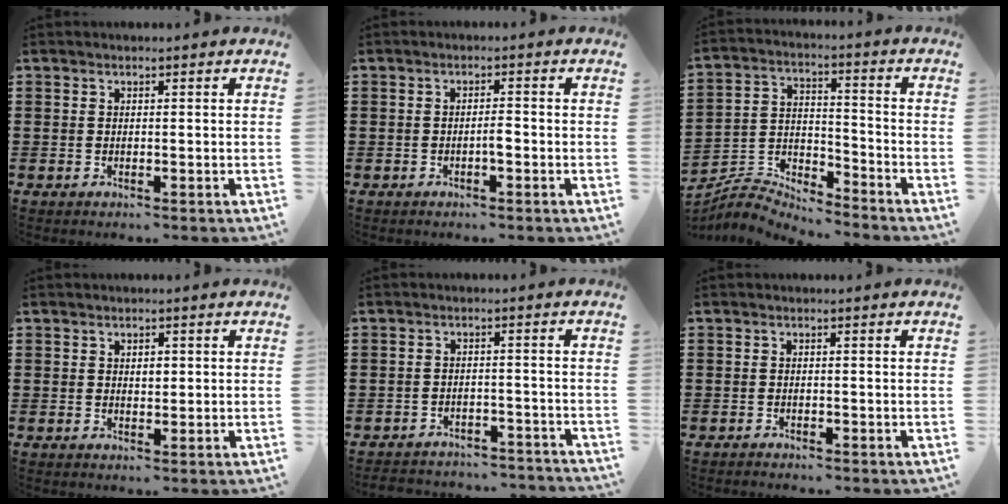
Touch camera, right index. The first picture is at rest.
{"total": 1.9, "force": [-0.7, 0.4, 1.7], "torque": [-0.033, 0.000, -0.012]}
{"total": 4.9, "force": [-4.7, 1.0, 0.4], "torque": [-0.031, -0.003, -0.102]}
{"total": 1.5, "force": [0.3, 0.9, 1.2], "torque": [-0.016, 0.004, 0.003]}
{"total": 2.9, "force": [-2.9, 0.3, 0.1], "torque": [-0.007, 0.000, -0.062]}
{"total": 0.8, "force": [-0.7, 0.1, 0.0], "torque": [-0.002, 0.000, -0.016]}